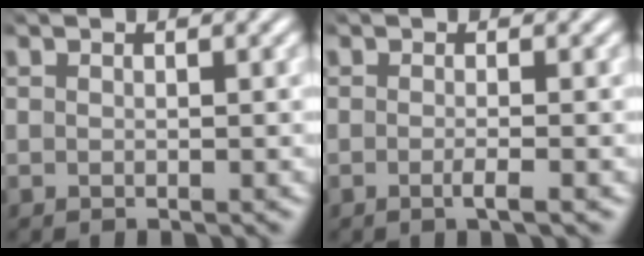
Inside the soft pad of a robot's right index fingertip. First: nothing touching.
{"total": 1.4, "force": [-0.8, -0.1, 1.1], "torque": [-0.021, -0.002, -0.017]}